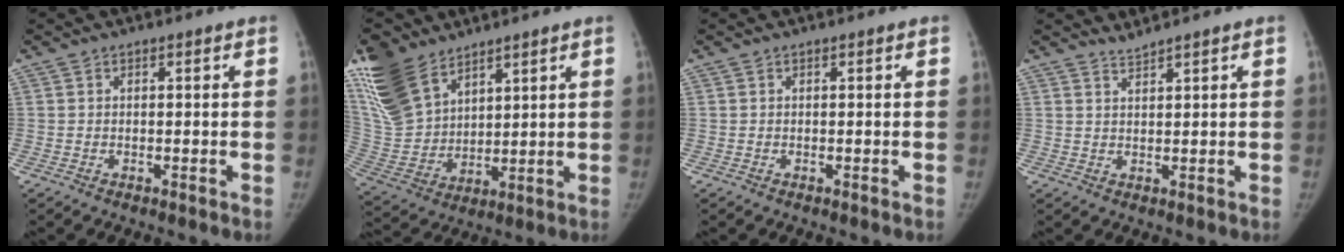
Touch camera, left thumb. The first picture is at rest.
{"total": 18.9, "force": [12.4, 10.7, 9.5], "torque": [-0.202, -0.034, 0.257]}
{"total": 0.0}
{"total": 1.9, "force": [1.8, -0.4, 0.0], "torque": [0.001, -0.011, 0.039]}